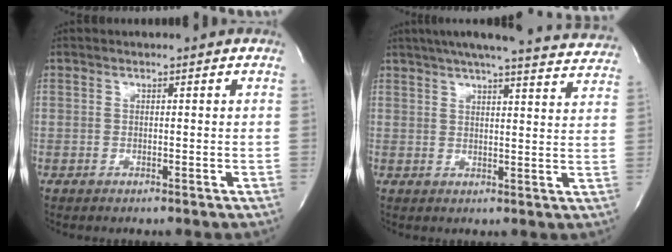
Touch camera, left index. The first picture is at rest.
{"total": 23.5, "force": [21.5, 2.2, 9.2], "torque": [-0.143, -0.022, 0.255]}